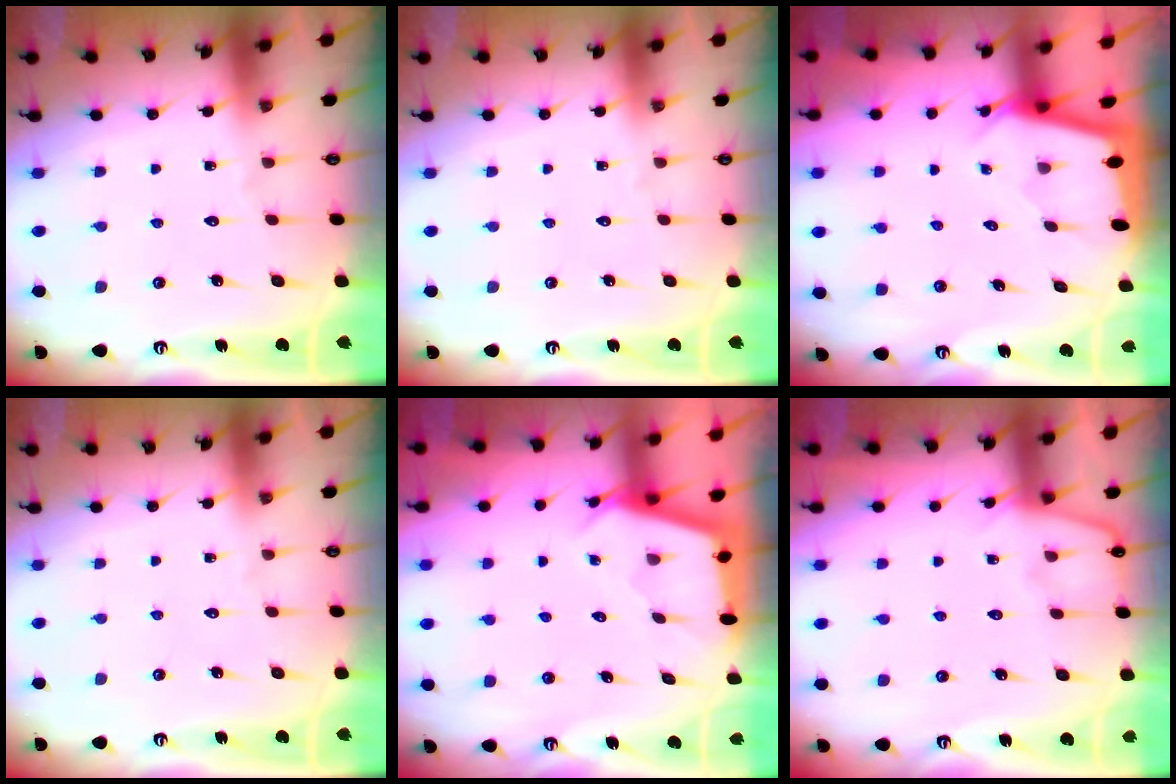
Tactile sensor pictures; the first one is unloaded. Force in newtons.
{"total": 0.0}
{"total": 2.3, "press": 2.3, "slide": 0.1}
{"total": 0.0}
{"total": 2.5, "press": 2.5, "slide": 0.3}
{"total": 4.3, "press": 4.2, "slide": 0.5}